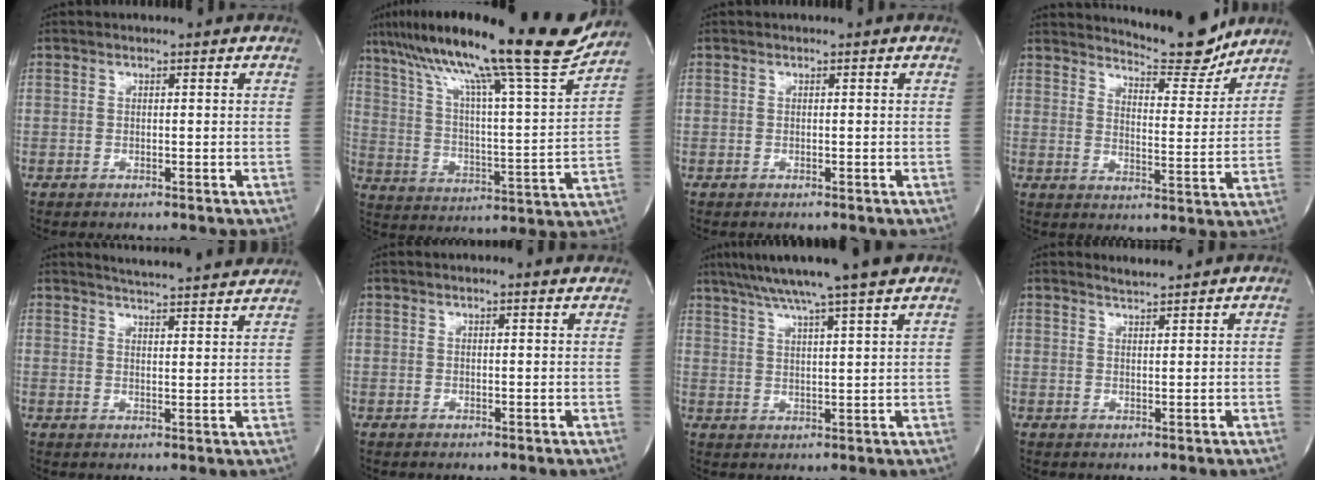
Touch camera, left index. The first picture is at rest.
{"total": 24.9, "force": [19.5, 0.4, 15.4], "torque": [-0.260, -0.011, 0.294]}
{"total": 0.0}
{"total": 9.7, "force": [9.4, 1.0, 2.3], "torque": [-0.035, -0.031, 0.129]}
{"total": 12.3, "force": [11.7, -0.1, 3.7], "torque": [-0.059, -0.010, 0.144]}
{"total": 2.3, "force": [2.1, 0.2, 1.0], "torque": [-0.019, 0.009, 0.020]}
{"total": 12.1, "force": [9.7, -1.1, 7.2], "torque": [-0.121, 0.011, 0.140]}
{"total": 1.4, "force": [1.3, -0.4, -0.1], "torque": [-0.001, -0.005, 0.029]}